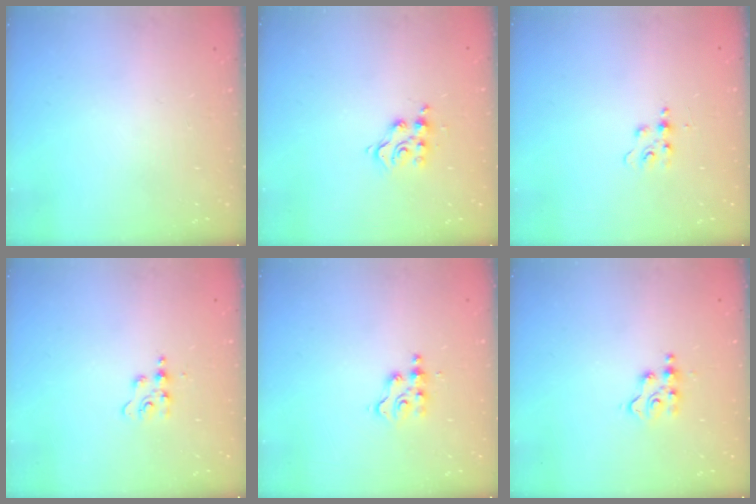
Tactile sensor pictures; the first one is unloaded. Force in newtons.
{"total": 6.7, "press": 6.7, "slide": 0.5}
{"total": 5.2, "press": 5.1, "slide": 0.6}
{"total": 4.4, "press": 4.3, "slide": 0.7}
{"total": 4.5, "press": 4.4, "slide": 0.6}
{"total": 4.0, "press": 4.0, "slide": 0.3}